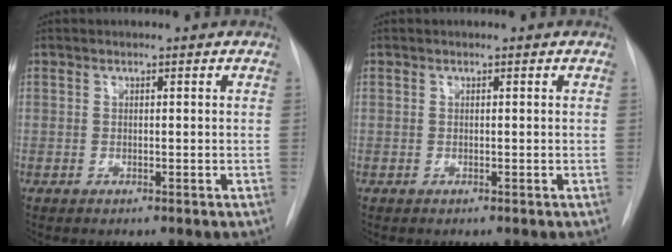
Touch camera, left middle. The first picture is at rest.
{"total": 0.0}